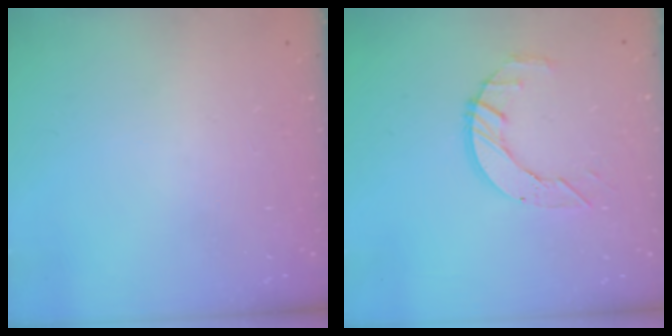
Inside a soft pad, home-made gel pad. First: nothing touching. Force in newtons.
{"total": 7.3, "press": 7.2, "slide": 0.7}